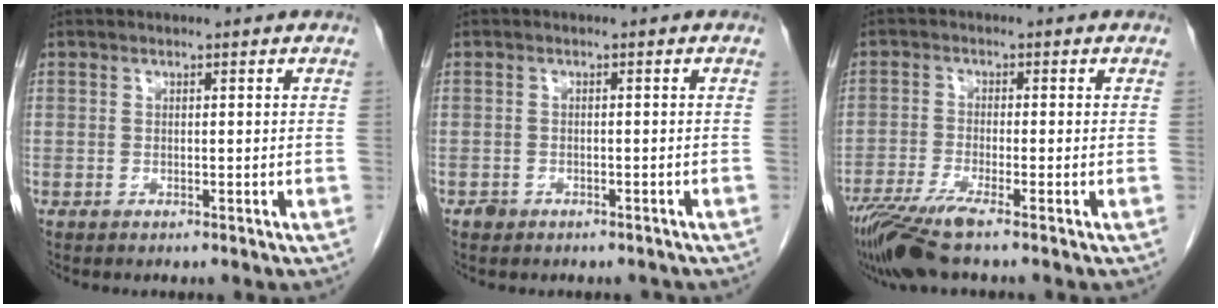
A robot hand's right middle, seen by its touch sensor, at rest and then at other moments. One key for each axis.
{"total": 2.5, "fx": -2.0, "fy": 1.4, "fz": 0.5, "tx": -0.011, "ty": 0.004, "tz": -0.026}
{"total": 7.6, "fx": -5.7, "fy": -0.3, "fz": 5.1, "tx": -0.096, "ty": -0.023, "tz": -0.103}